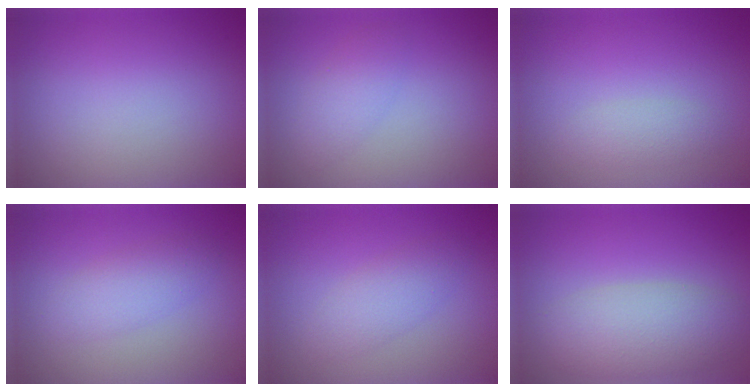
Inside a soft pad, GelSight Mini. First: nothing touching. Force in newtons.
{"total": 2.1, "press": 2.1, "slide": 0.1}
{"total": 1.5, "press": 1.5, "slide": 0.1}
{"total": 2.4, "press": 2.4, "slide": 0.2}
{"total": 2.3, "press": 2.3, "slide": 0.1}
{"total": 5.0, "press": 5.0, "slide": 0.3}